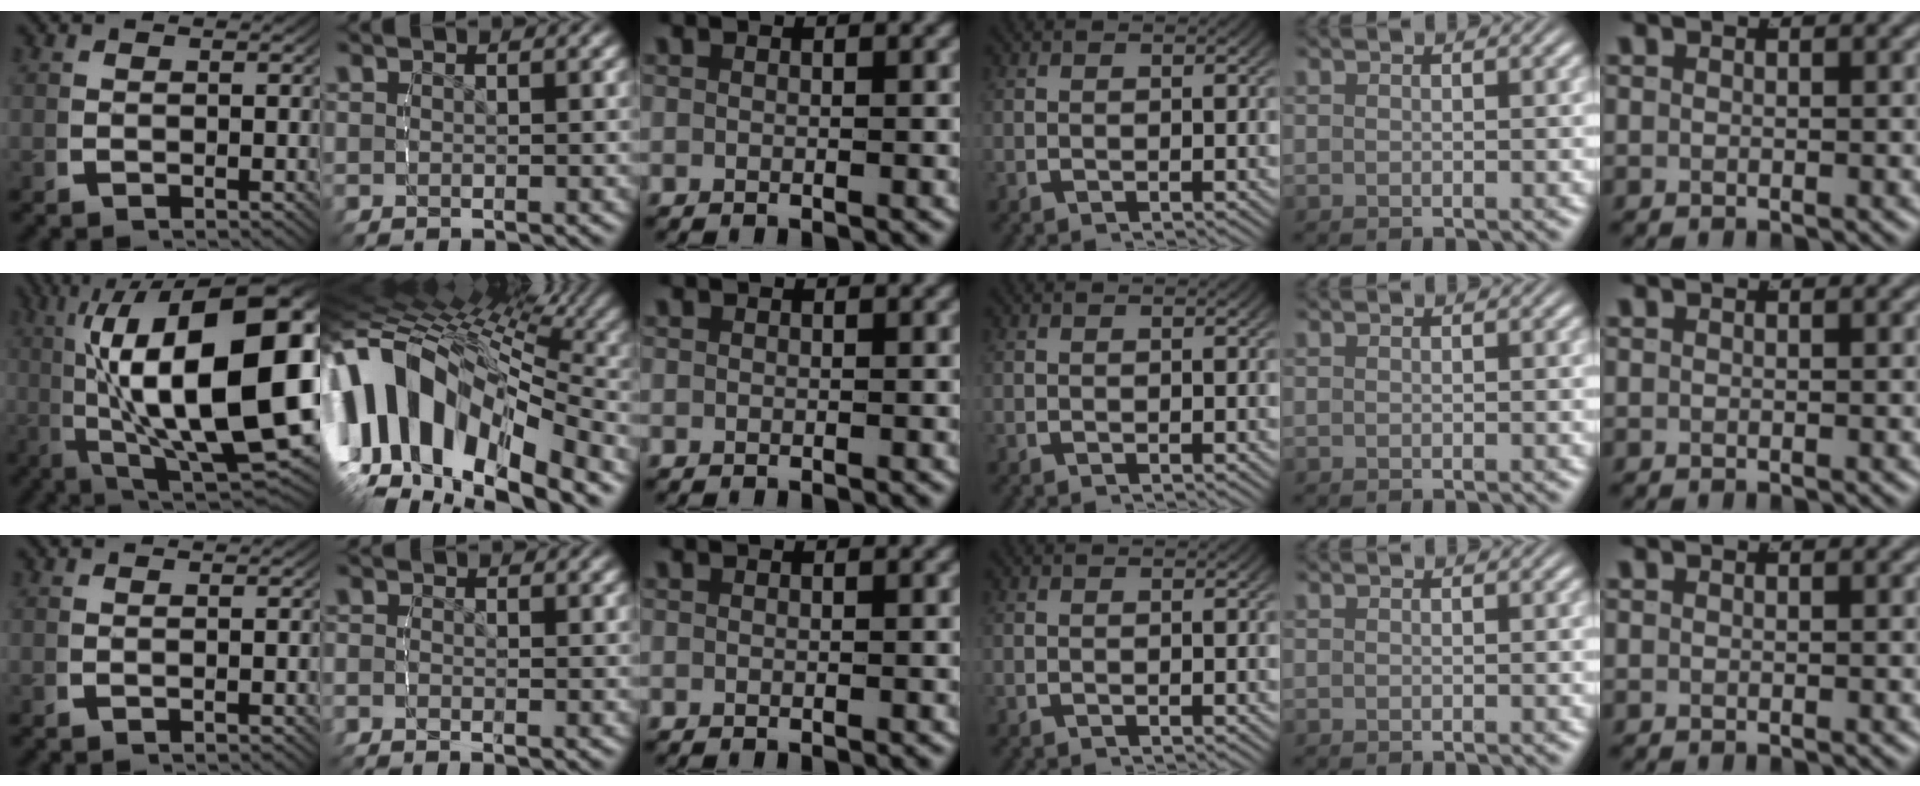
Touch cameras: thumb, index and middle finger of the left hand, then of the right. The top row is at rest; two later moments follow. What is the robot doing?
{"motion": "lift_and_place", "object": "toy banana"}